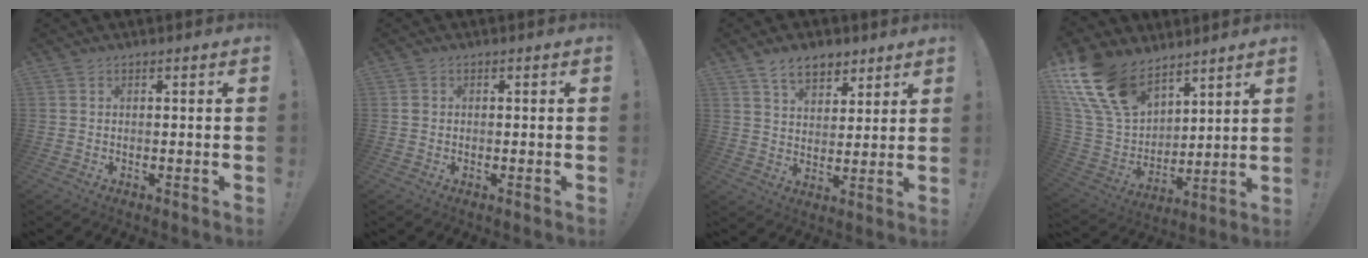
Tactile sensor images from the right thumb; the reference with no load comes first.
{"total": 1.1, "force": [-0.3, 0.9, 0.5], "torque": [-0.015, 0.009, -0.005]}
{"total": 8.9, "force": [6.0, 5.3, 3.9], "torque": [-0.063, -0.026, 0.114]}
{"total": 19.3, "force": [12.5, 11.5, 9.1], "torque": [-0.199, -0.072, 0.245]}